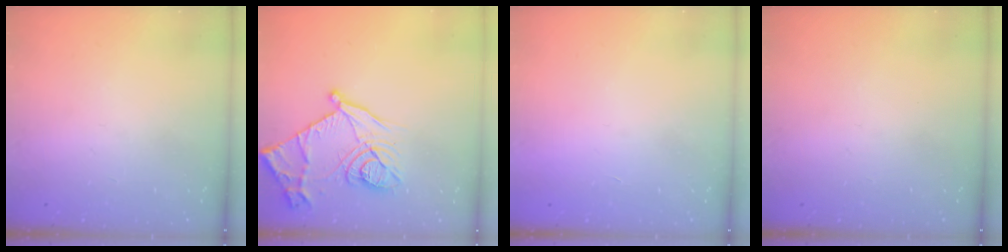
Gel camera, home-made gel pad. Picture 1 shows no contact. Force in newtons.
{"total": 17.1, "press": 17.1, "slide": 1.2}
{"total": 1.7, "press": 1.7, "slide": 0.1}
{"total": 0.0}